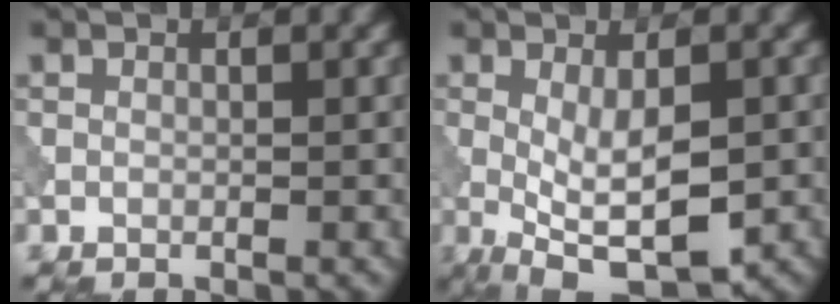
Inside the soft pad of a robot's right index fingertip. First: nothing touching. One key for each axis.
{"total": 7.3, "fx": -1.5, "fy": 2.8, "fz": 6.6, "tx": -0.120, "ty": -0.017, "tz": -0.014}